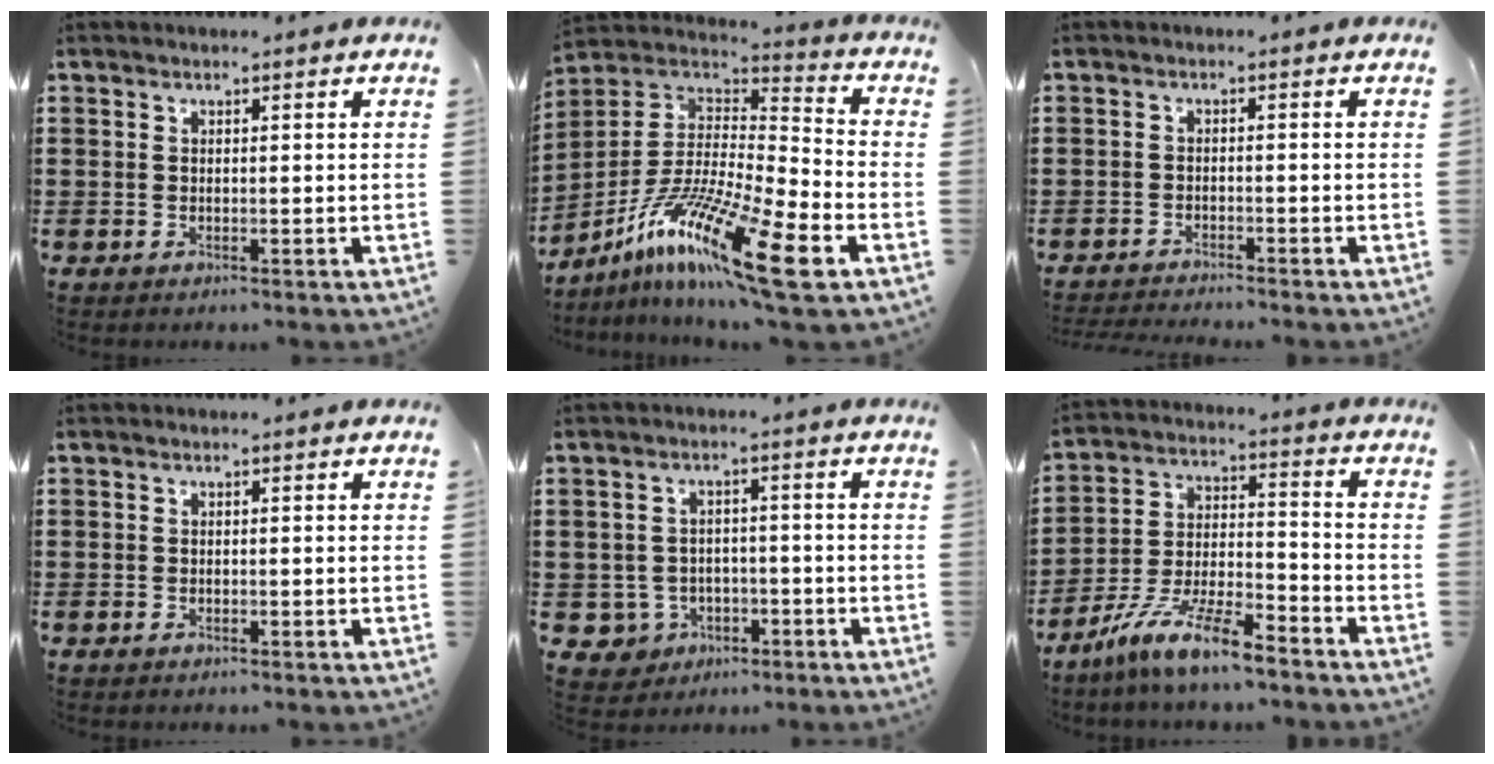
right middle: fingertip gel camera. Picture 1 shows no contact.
{"total": 16.2, "force": [-9.9, 2.2, 12.7], "torque": [-0.253, 0.010, -0.182]}
{"total": 1.8, "force": [-1.8, -0.1, 0.1], "torque": [-0.005, 0.001, -0.037]}
{"total": 0.0}
{"total": 3.9, "force": [-1.9, 3.2, 1.0], "torque": [-0.042, 0.001, -0.043]}
{"total": 10.1, "force": [-8.3, 0.8, 5.6], "torque": [-0.120, 0.004, -0.165]}